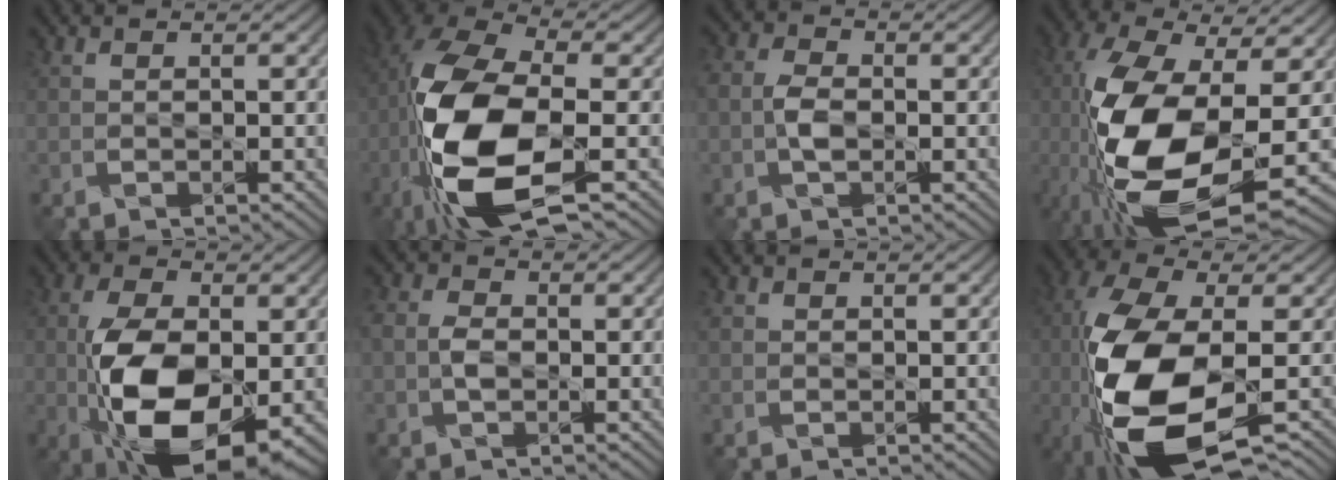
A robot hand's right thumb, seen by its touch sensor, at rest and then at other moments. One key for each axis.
{"total": 16.7, "fx": -5.1, "fy": 6.9, "fz": 14.3, "tx": -0.325, "ty": -0.018, "tz": -0.099}
{"total": 3.0, "fx": -0.6, "fy": 1.8, "fz": 2.3, "tx": -0.056, "ty": 0.008, "tz": -0.020}
{"total": 16.7, "fx": -4.6, "fy": 6.7, "fz": 14.6, "tx": -0.331, "ty": -0.026, "tz": -0.081}
{"total": 14.0, "fx": -3.4, "fy": 7.0, "fz": 11.7, "tx": -0.231, "ty": -0.013, "tz": -0.065}
{"total": 2.4, "fx": -0.4, "fy": 1.6, "fz": 1.7, "tx": -0.042, "ty": 0.006, "tz": -0.014}
{"total": 0.7, "fx": 0.2, "fy": 0.7, "fz": 0.1, "tx": 0.001, "ty": 0.001, "tz": 0.001}
{"total": 15.3, "fx": -4.5, "fy": 6.3, "fz": 13.2, "tx": -0.313, "ty": -0.026, "tz": -0.087}